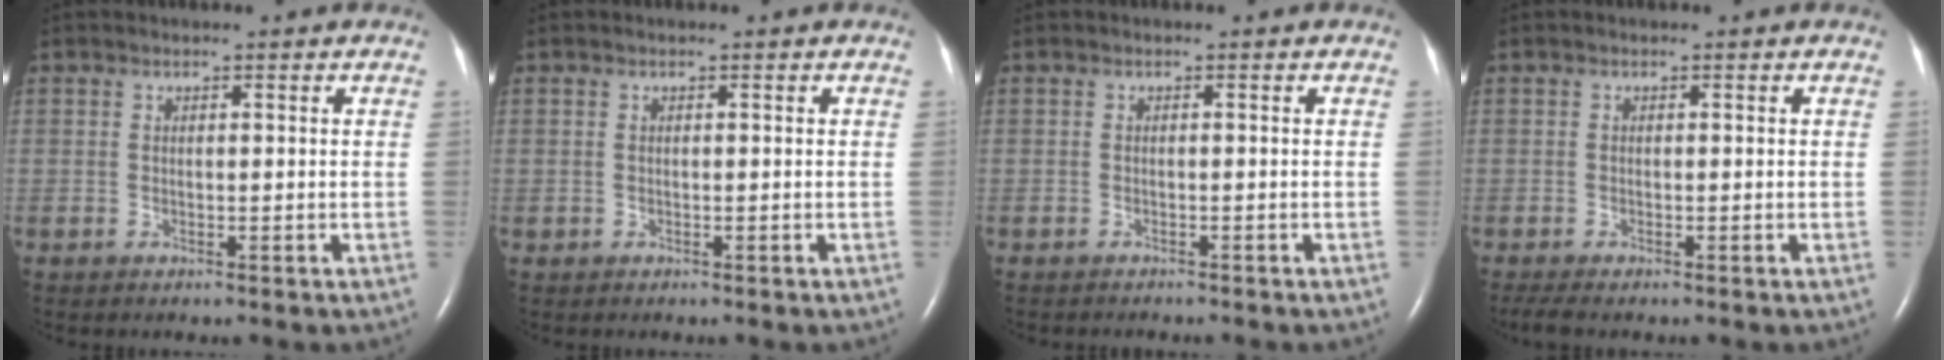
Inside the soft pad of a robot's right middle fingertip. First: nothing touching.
{"total": 0.0}
{"total": 3.1, "force": [-2.8, 0.4, 1.3], "torque": [-0.020, -0.005, -0.032]}
{"total": 1.9, "force": [-1.5, 0.1, 1.1], "torque": [-0.030, -0.010, -0.030]}